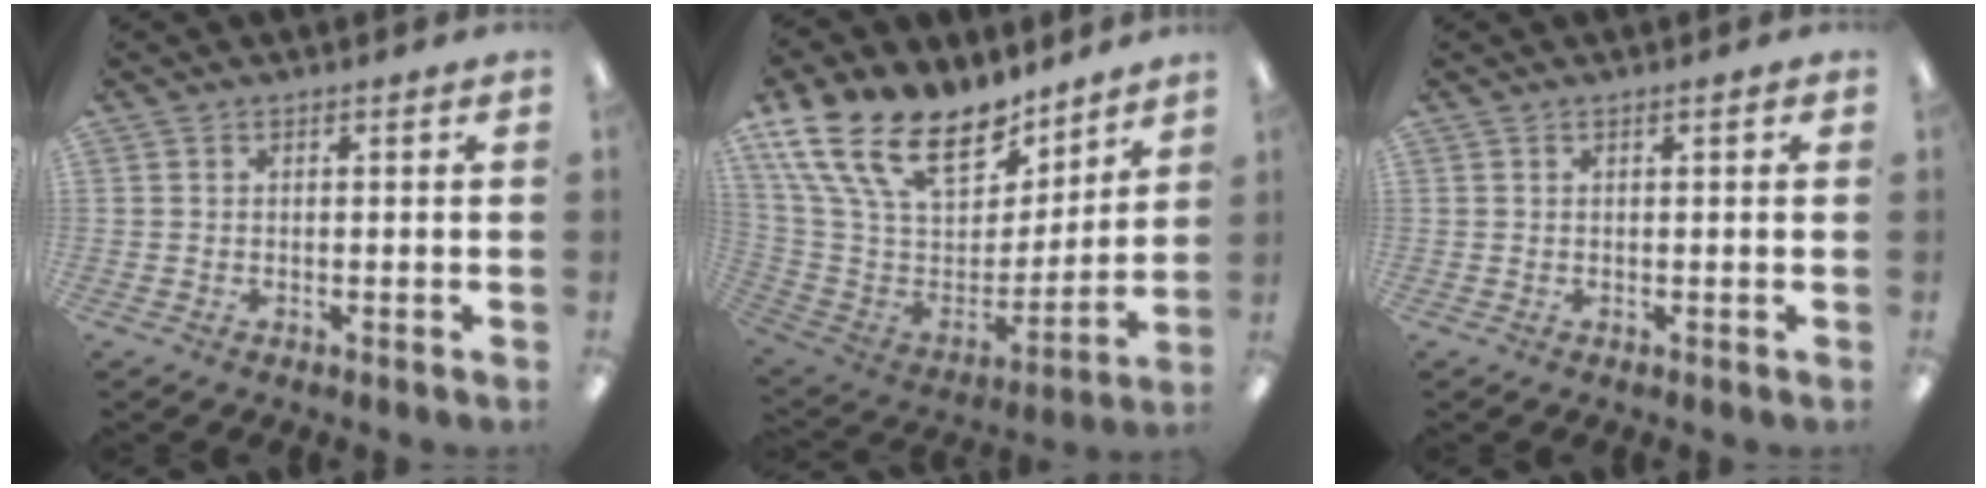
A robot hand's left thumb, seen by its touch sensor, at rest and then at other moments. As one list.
[{"total": 22.2, "force": [15.0, 11.1, 12.0], "torque": [-0.249, -0.097, 0.275]}, {"total": 1.1, "force": [0.4, 0.2, 0.9], "torque": [-0.020, 0.002, 0.007]}]